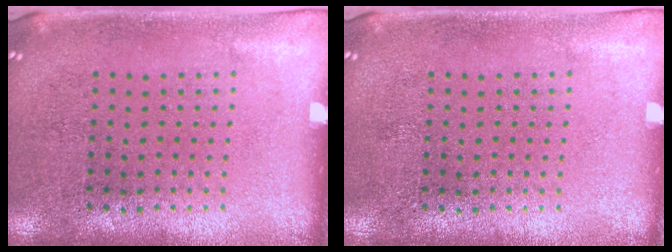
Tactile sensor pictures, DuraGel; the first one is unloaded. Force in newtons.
{"total": 0.0}